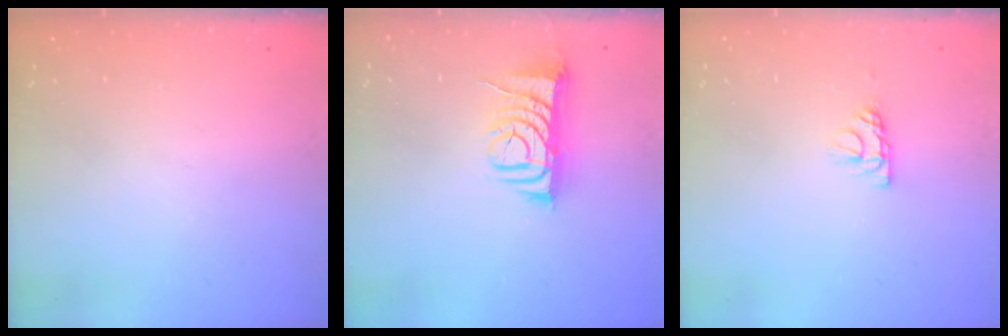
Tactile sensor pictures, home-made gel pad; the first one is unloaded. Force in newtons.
{"total": 7.6, "press": 7.6, "slide": 1.1}
{"total": 5.4, "press": 5.3, "slide": 0.6}